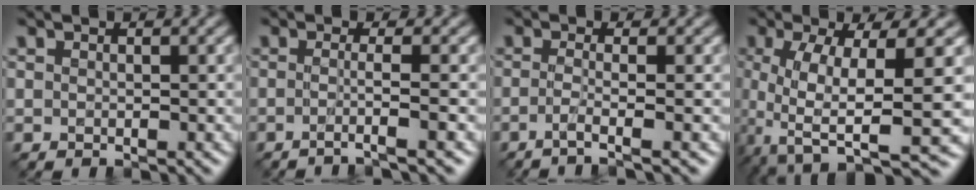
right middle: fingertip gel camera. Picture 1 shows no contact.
{"total": 2.9, "force": [-1.1, 0.6, 2.6], "torque": [-0.026, -0.008, -0.037]}
{"total": 3.0, "force": [-1.1, 0.8, 2.6], "torque": [-0.035, -0.008, -0.039]}
{"total": 11.6, "force": [-1.7, 3.8, 10.8], "torque": [-0.184, -0.023, -0.016]}